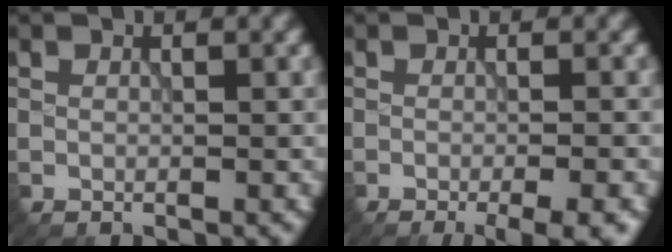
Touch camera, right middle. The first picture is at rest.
{"total": 4.8, "force": [-3.1, 0.8, 3.5], "torque": [-0.040, 0.001, -0.037]}